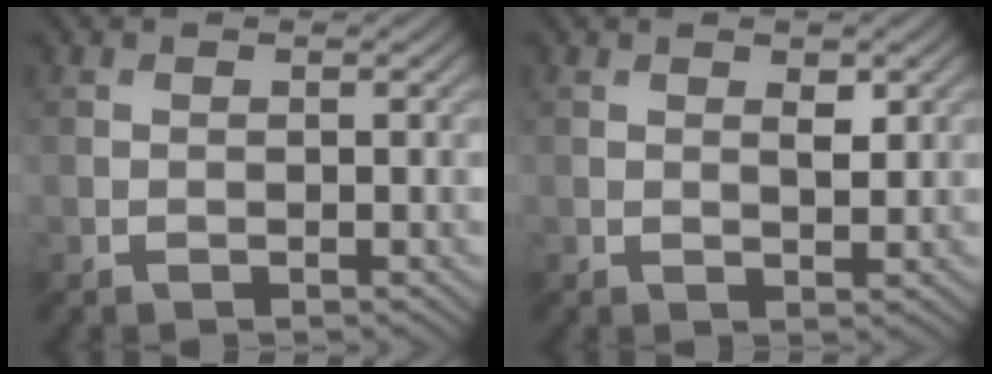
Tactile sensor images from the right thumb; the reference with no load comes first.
{"total": 1.7, "force": [0.8, 0.5, 1.4], "torque": [-0.024, -0.005, 0.015]}